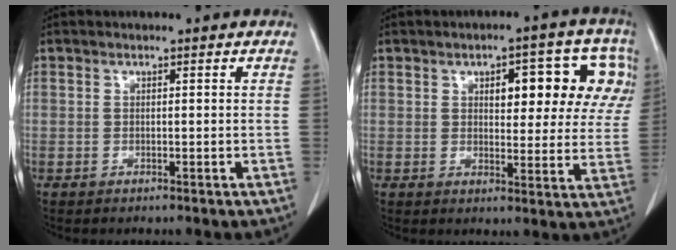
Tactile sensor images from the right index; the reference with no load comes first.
{"total": 12.2, "force": [4.3, 4.9, 10.3], "torque": [-0.108, 0.028, 0.051]}